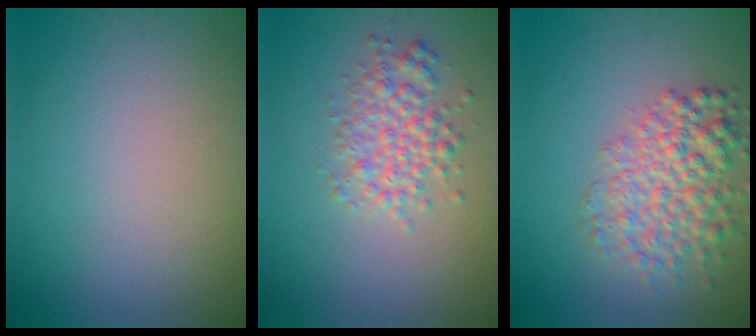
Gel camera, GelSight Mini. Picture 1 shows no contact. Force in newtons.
{"total": 3.2, "press": 3.2, "slide": 0.1}
{"total": 5.1, "press": 5.1, "slide": 0.2}